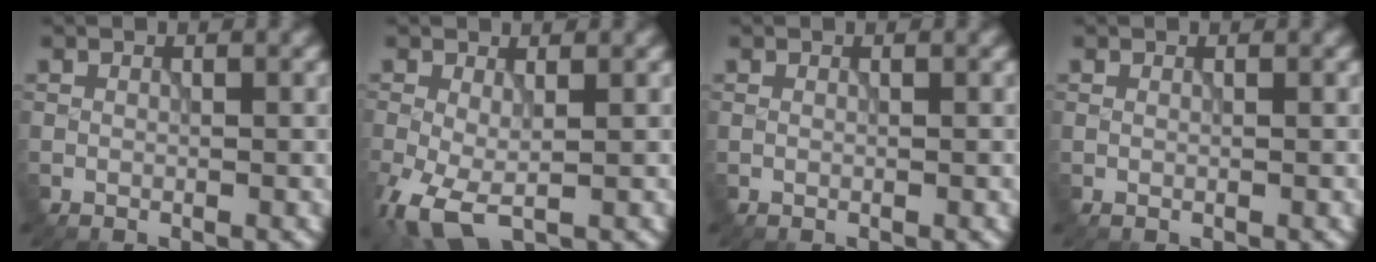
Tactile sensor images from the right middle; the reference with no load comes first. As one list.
[{"total": 5.2, "force": [-2.0, 2.5, 4.1], "torque": [-0.108, -0.020, -0.035]}, {"total": 0.0}, {"total": 0.0}]